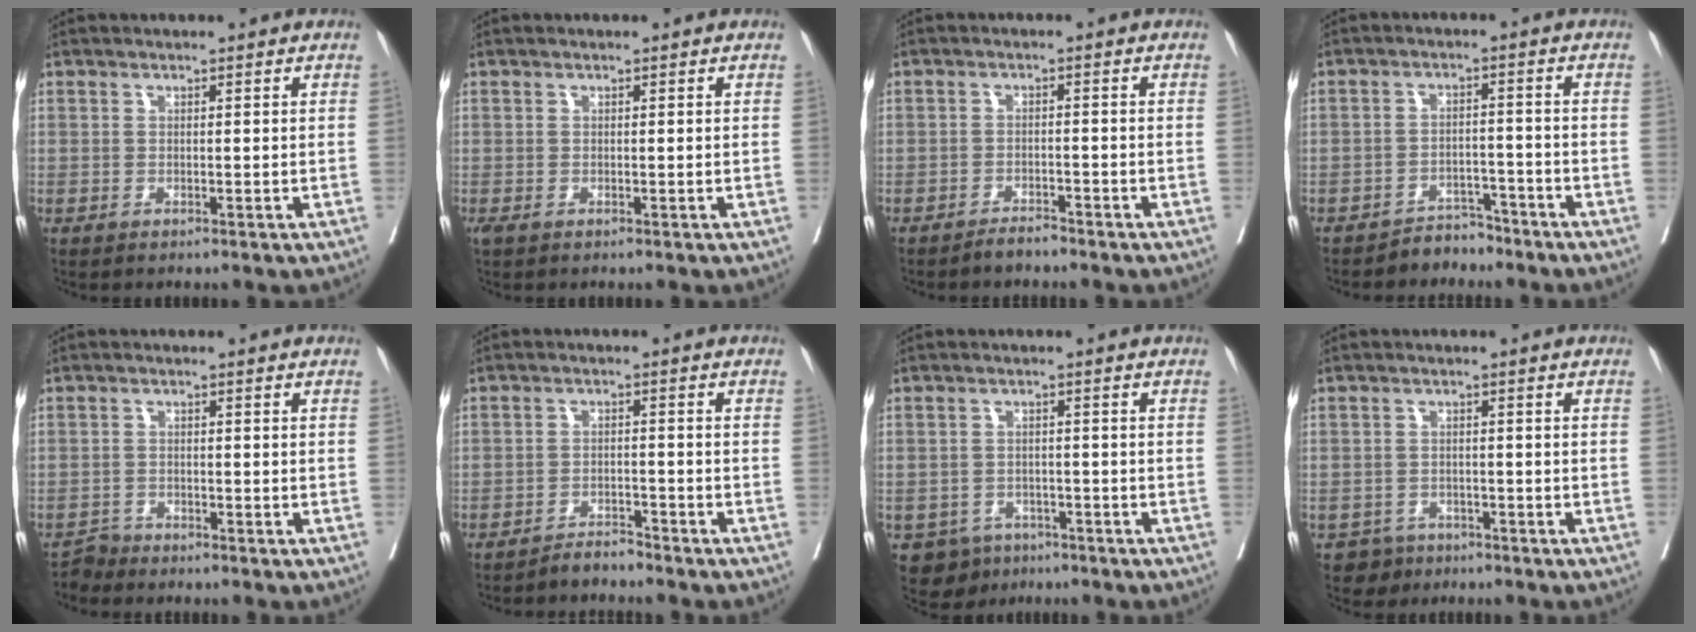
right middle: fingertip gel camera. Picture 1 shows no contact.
{"total": 0.6, "force": [-0.3, 0.3, 0.4], "torque": [-0.009, -0.002, -0.003]}
{"total": 2.0, "force": [-1.9, 0.2, 0.5], "torque": [-0.011, -0.003, -0.032]}
{"total": 3.6, "force": [-3.3, 1.4, -0.3], "torque": [0.006, 0.002, -0.053]}
{"total": 1.7, "force": [-1.5, 0.1, -0.8], "torque": [0.019, -0.006, -0.029]}
{"total": 2.5, "force": [-2.5, 0.0, 0.0], "torque": [0.001, -0.010, -0.044]}
{"total": 4.8, "force": [-3.1, 3.5, 0.7], "torque": [-0.009, 0.004, -0.043]}
{"total": 3.1, "force": [-2.2, 2.1, -0.4], "torque": [0.003, 0.007, -0.035]}